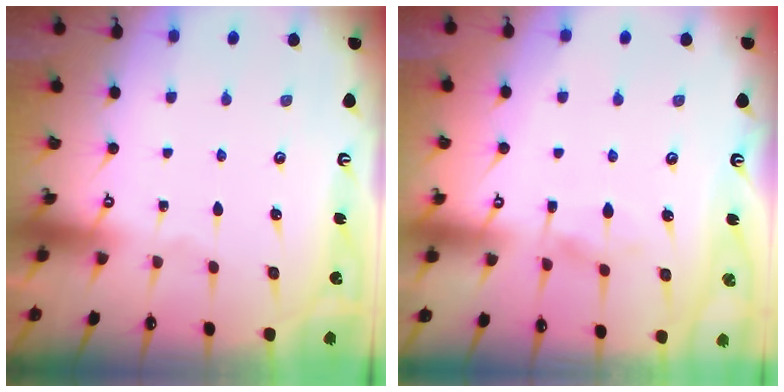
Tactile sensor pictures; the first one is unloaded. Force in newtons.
{"total": 6.0, "press": 6.0, "slide": 0.5}